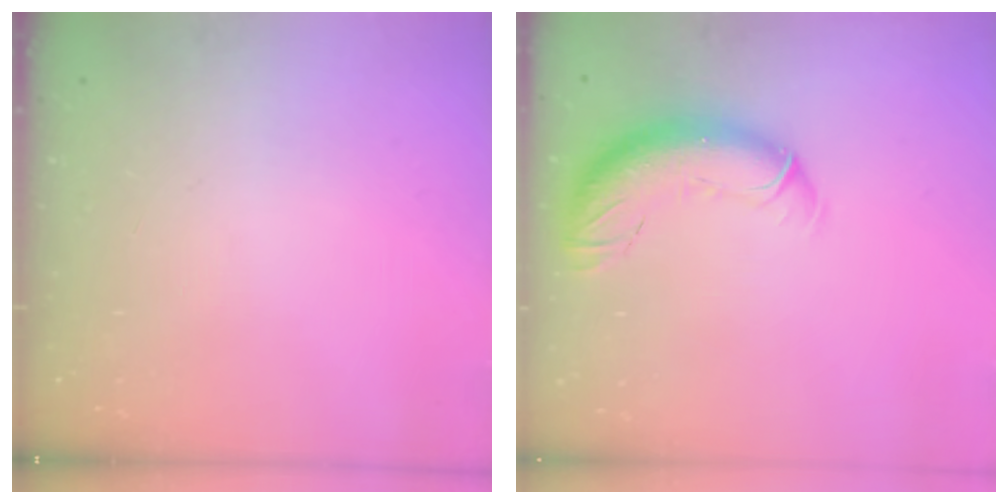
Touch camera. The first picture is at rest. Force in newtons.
{"total": 13.1, "press": 12.7, "slide": 3.3}